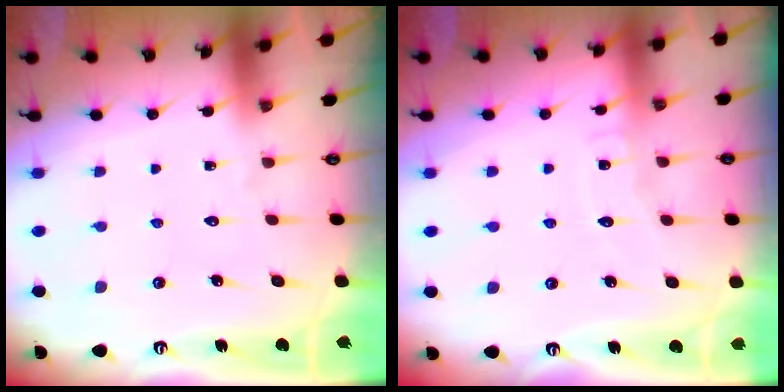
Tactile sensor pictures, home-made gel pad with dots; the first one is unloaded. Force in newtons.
{"total": 4.7, "press": 4.7, "slide": 0.3}